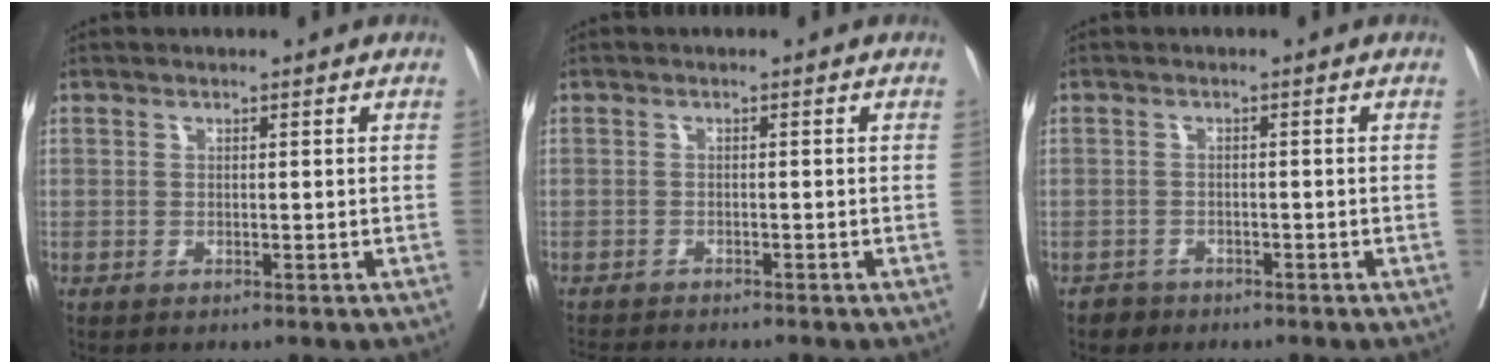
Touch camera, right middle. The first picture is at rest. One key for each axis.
{"total": 5.3, "fx": -5.0, "fy": 0.3, "fz": 1.8, "tx": -0.027, "ty": -0.013, "tz": -0.078}
{"total": 1.7, "fx": -1.3, "fy": 1.1, "fz": -0.2, "tx": -0.005, "ty": 0.004, "tz": -0.023}